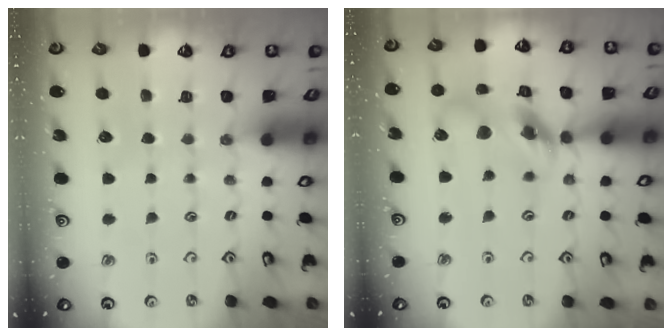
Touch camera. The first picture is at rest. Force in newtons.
{"total": 13.8, "press": 13.7, "slide": 1.6}